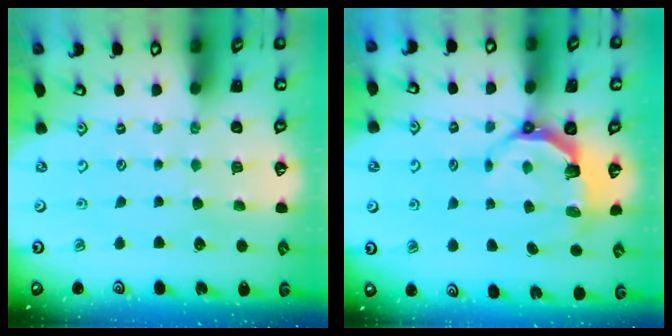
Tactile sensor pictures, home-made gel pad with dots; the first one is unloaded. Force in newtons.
{"total": 5.5, "press": 3.9, "slide": 3.8}